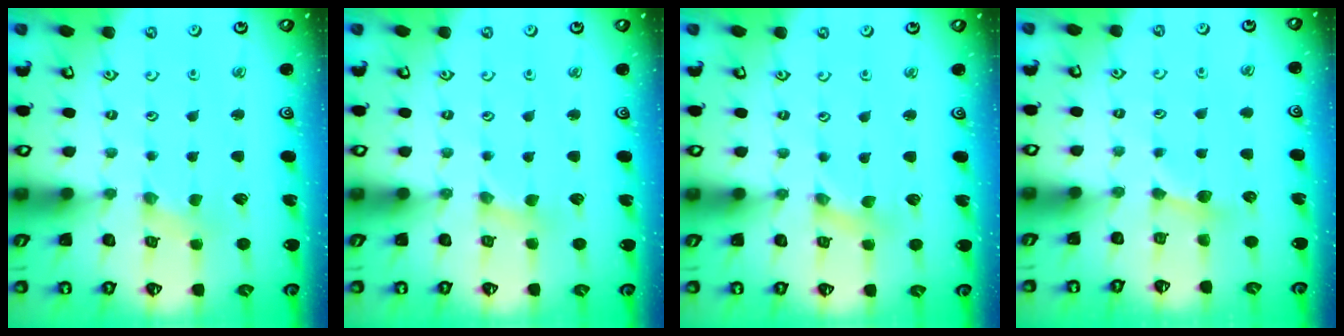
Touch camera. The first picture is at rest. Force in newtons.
{"total": 0.9, "press": 0.9, "slide": 0.2}
{"total": 0.7, "press": 0.7, "slide": 0.2}
{"total": 4.1, "press": 4.0, "slide": 0.6}